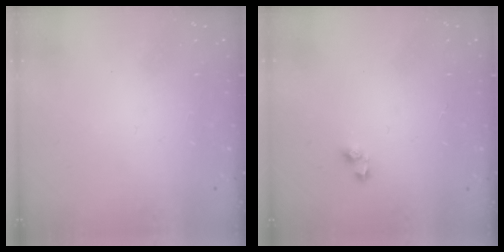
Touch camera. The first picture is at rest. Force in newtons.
{"total": 2.9, "press": 2.9, "slide": 0.2}